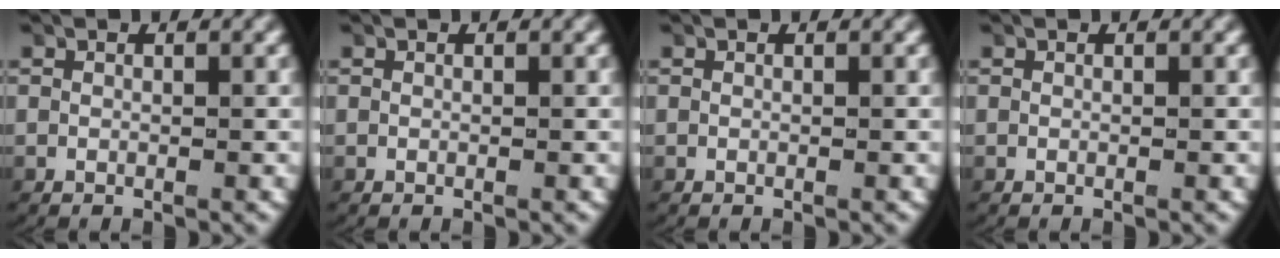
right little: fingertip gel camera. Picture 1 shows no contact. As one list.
[{"total": 0.0}, {"total": 0.0}, {"total": 0.0}]